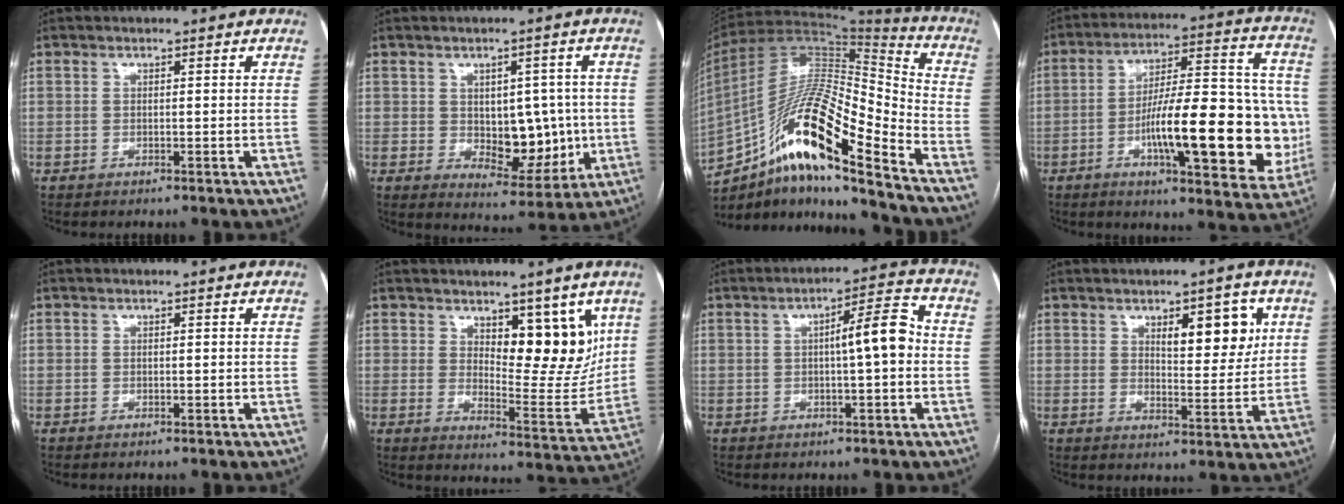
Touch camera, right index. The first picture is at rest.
{"total": 9.4, "force": [-0.2, 5.5, 7.6], "torque": [-0.091, 0.006, 0.013]}
{"total": 20.5, "force": [-12.5, 2.6, 16.0], "torque": [-0.298, 0.006, -0.221]}
{"total": 23.2, "force": [-5.1, 5.6, 22.0], "torque": [-0.264, 0.023, -0.063]}
{"total": 0.0}
{"total": 10.5, "force": [5.4, 4.2, 8.0], "torque": [-0.100, -0.013, 0.092]}
{"total": 7.1, "force": [0.0, 1.0, 7.0], "torque": [-0.105, 0.022, -0.001]}
{"total": 7.8, "force": [3.3, 2.7, 6.6], "torque": [-0.090, 0.000, 0.049]}